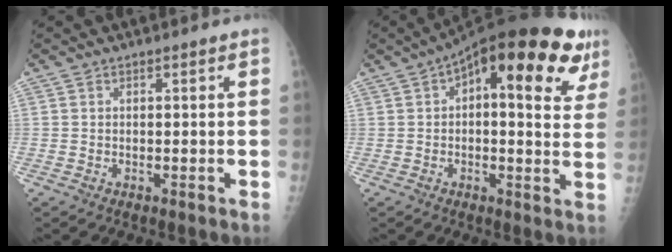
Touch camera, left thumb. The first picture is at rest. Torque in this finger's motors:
{"motor_torque": [0.06, 0.51, 0.05, -0.20, 0.20]}